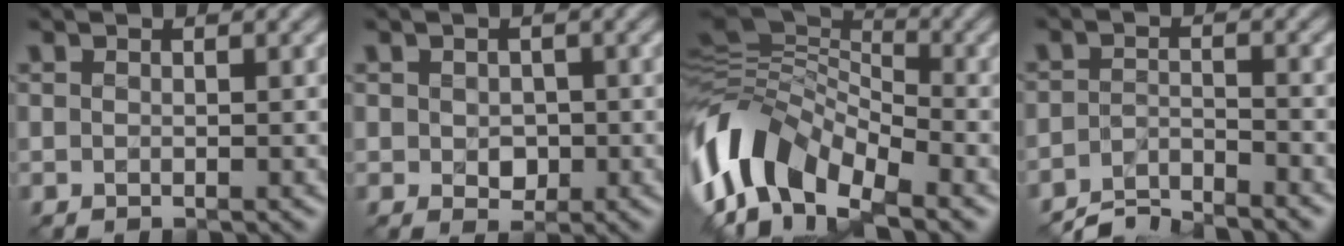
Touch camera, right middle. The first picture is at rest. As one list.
[{"total": 2.0, "force": [-0.1, 1.6, 1.2], "torque": [-0.019, -0.006, -0.002]}, {"total": 10.5, "force": [-5.1, 5.8, 7.2], "torque": [-0.131, 0.004, -0.112]}, {"total": 4.3, "force": [-4.1, 0.7, 1.2], "torque": [-0.021, -0.002, -0.079]}]